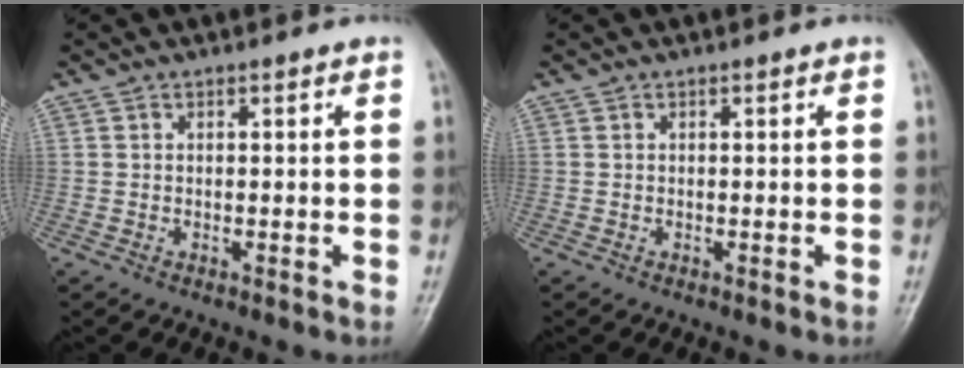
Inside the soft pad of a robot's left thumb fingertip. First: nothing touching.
{"total": 0.0}